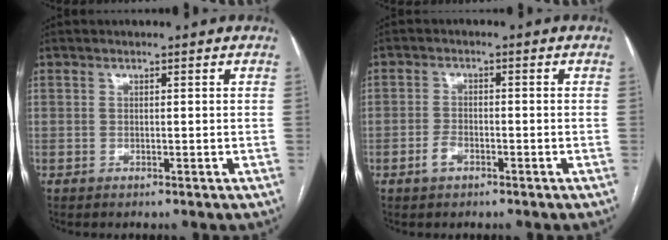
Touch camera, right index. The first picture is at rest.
{"total": 2.5, "force": [-1.4, 1.2, 1.6], "torque": [-0.034, 0.003, -0.026]}